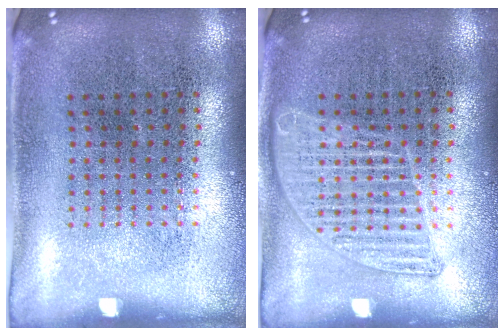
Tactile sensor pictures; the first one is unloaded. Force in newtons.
{"total": 2.1, "press": 2.1, "slide": 0.3}